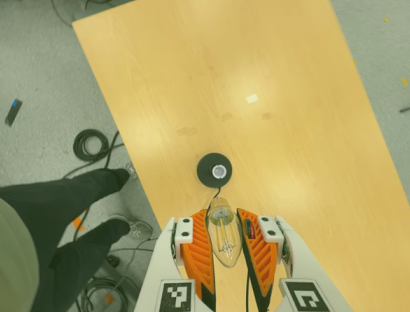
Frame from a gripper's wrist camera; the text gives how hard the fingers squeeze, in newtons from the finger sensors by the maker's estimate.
{"total": 20.1, "left": 22.2, "right": 17.9}